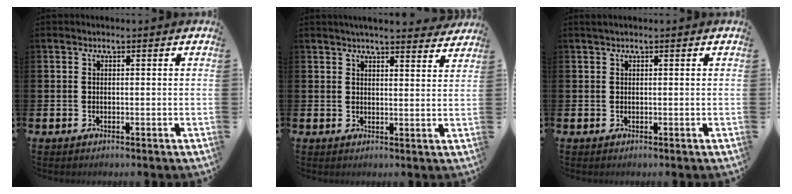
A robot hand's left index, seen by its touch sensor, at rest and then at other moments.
{"total": 4.4, "force": [4.4, 0.1, 0.9], "torque": [-0.018, -0.021, 0.078]}
{"total": 0.6, "force": [0.4, 0.1, 0.4], "torque": [-0.012, 0.005, 0.008]}